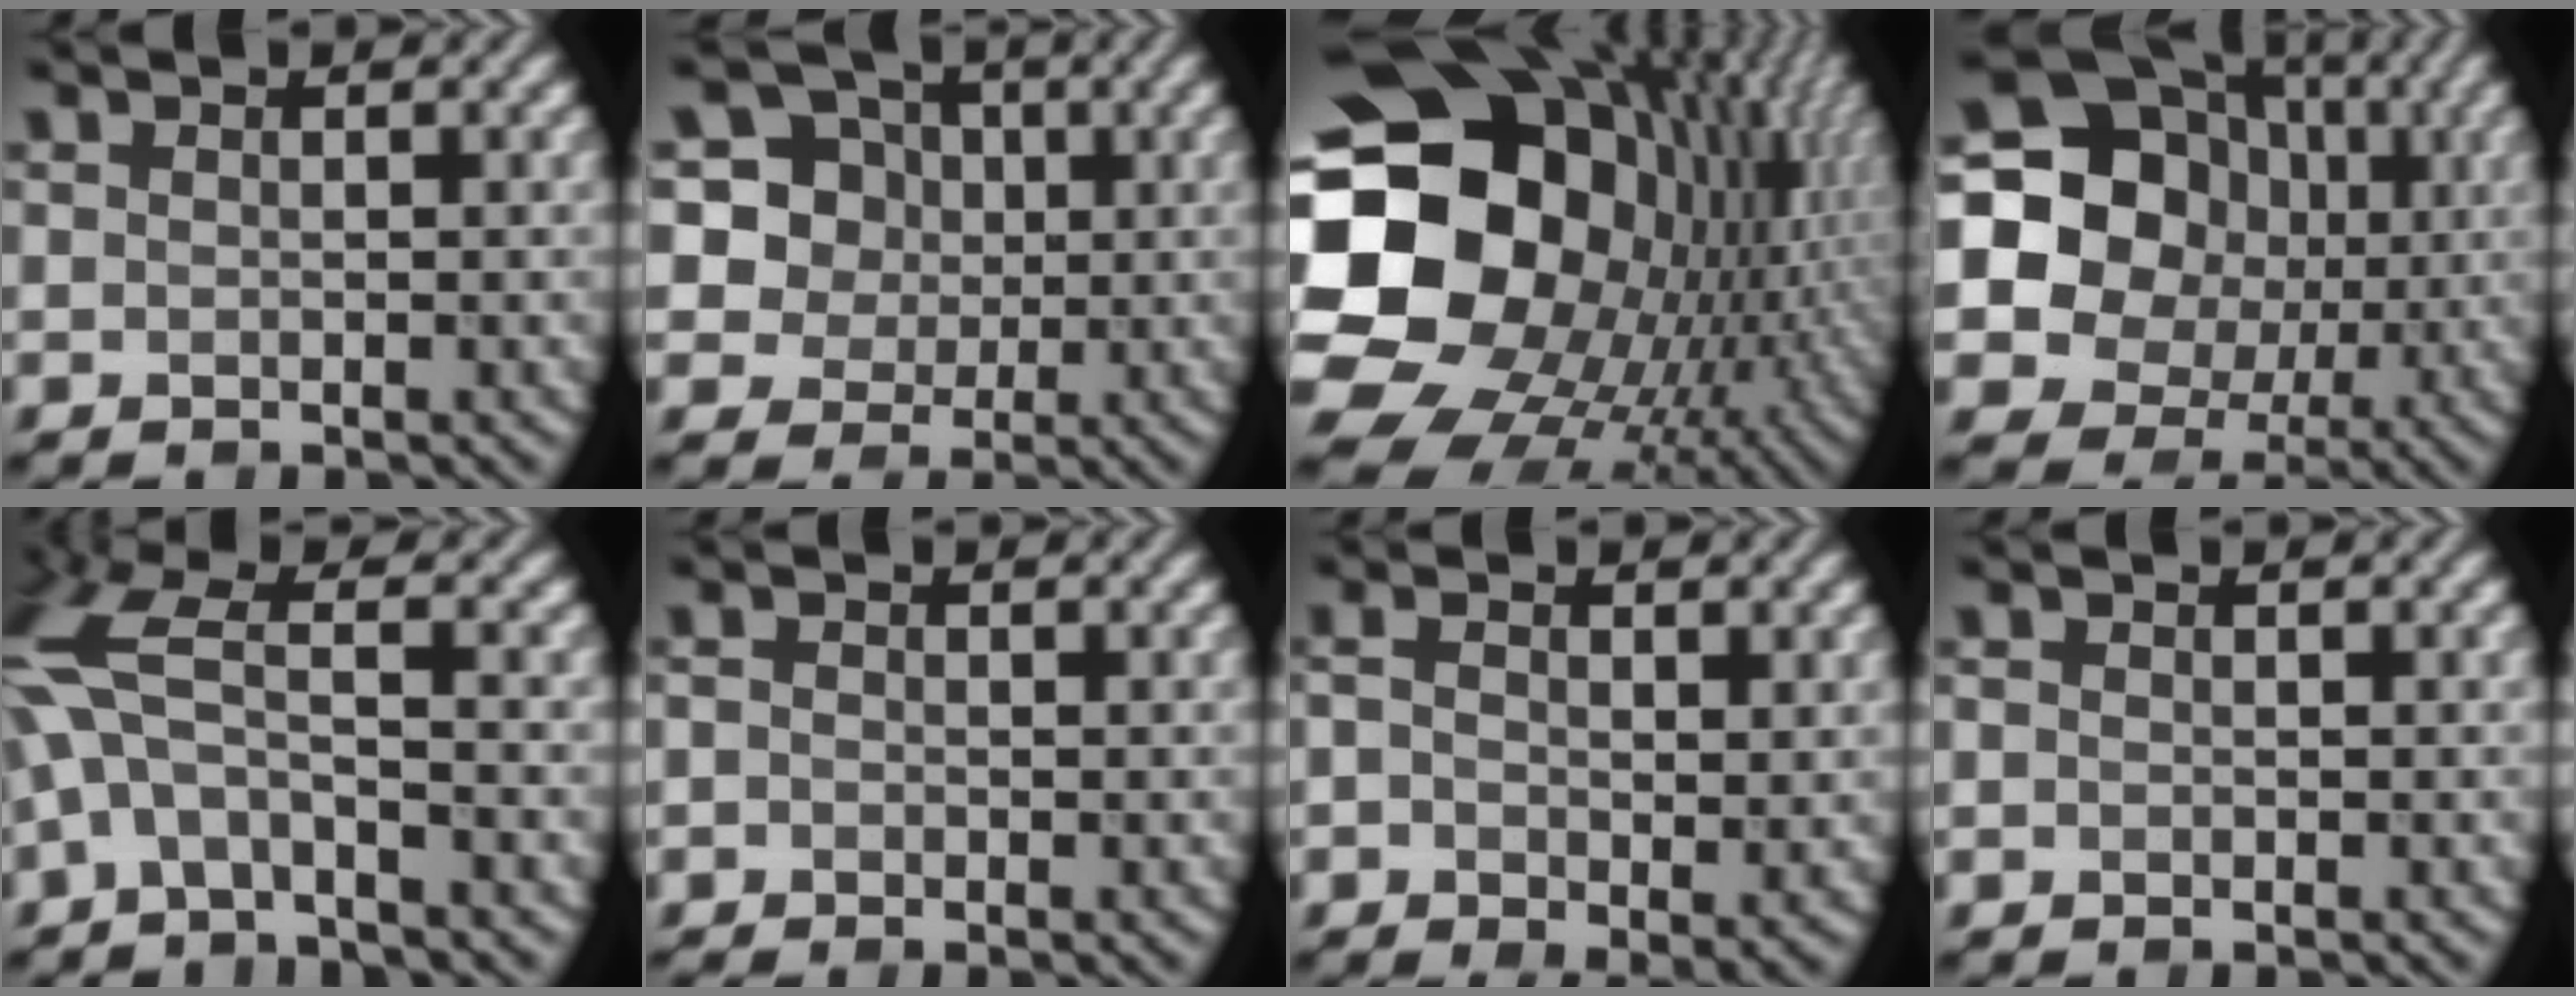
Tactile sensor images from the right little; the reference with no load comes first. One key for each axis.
{"total": 8.8, "fx": 2.7, "fy": 7.8, "fz": 2.8, "tx": -0.076, "ty": 0.022, "tz": 0.045}
{"total": 22.1, "fx": -1.6, "fy": 17.8, "fz": 13.0, "tx": -0.253, "ty": -0.021, "tz": -0.047}
{"total": 16.6, "fx": 2.2, "fy": 14.9, "fz": 7.0, "tx": -0.150, "ty": 0.026, "tz": 0.007}
{"total": 6.3, "fx": -0.4, "fy": 2.1, "fz": 5.9, "tx": -0.145, "ty": 0.013, "tz": -0.026}
{"total": 0.8, "fx": -0.4, "fy": 0.4, "fz": 0.5, "tx": -0.011, "ty": -0.002, "tz": -0.011}
{"total": 3.7, "fx": -0.4, "fy": 1.8, "fz": 3.2, "tx": -0.059, "ty": -0.007, "tz": -0.005}
{"total": 0.0}